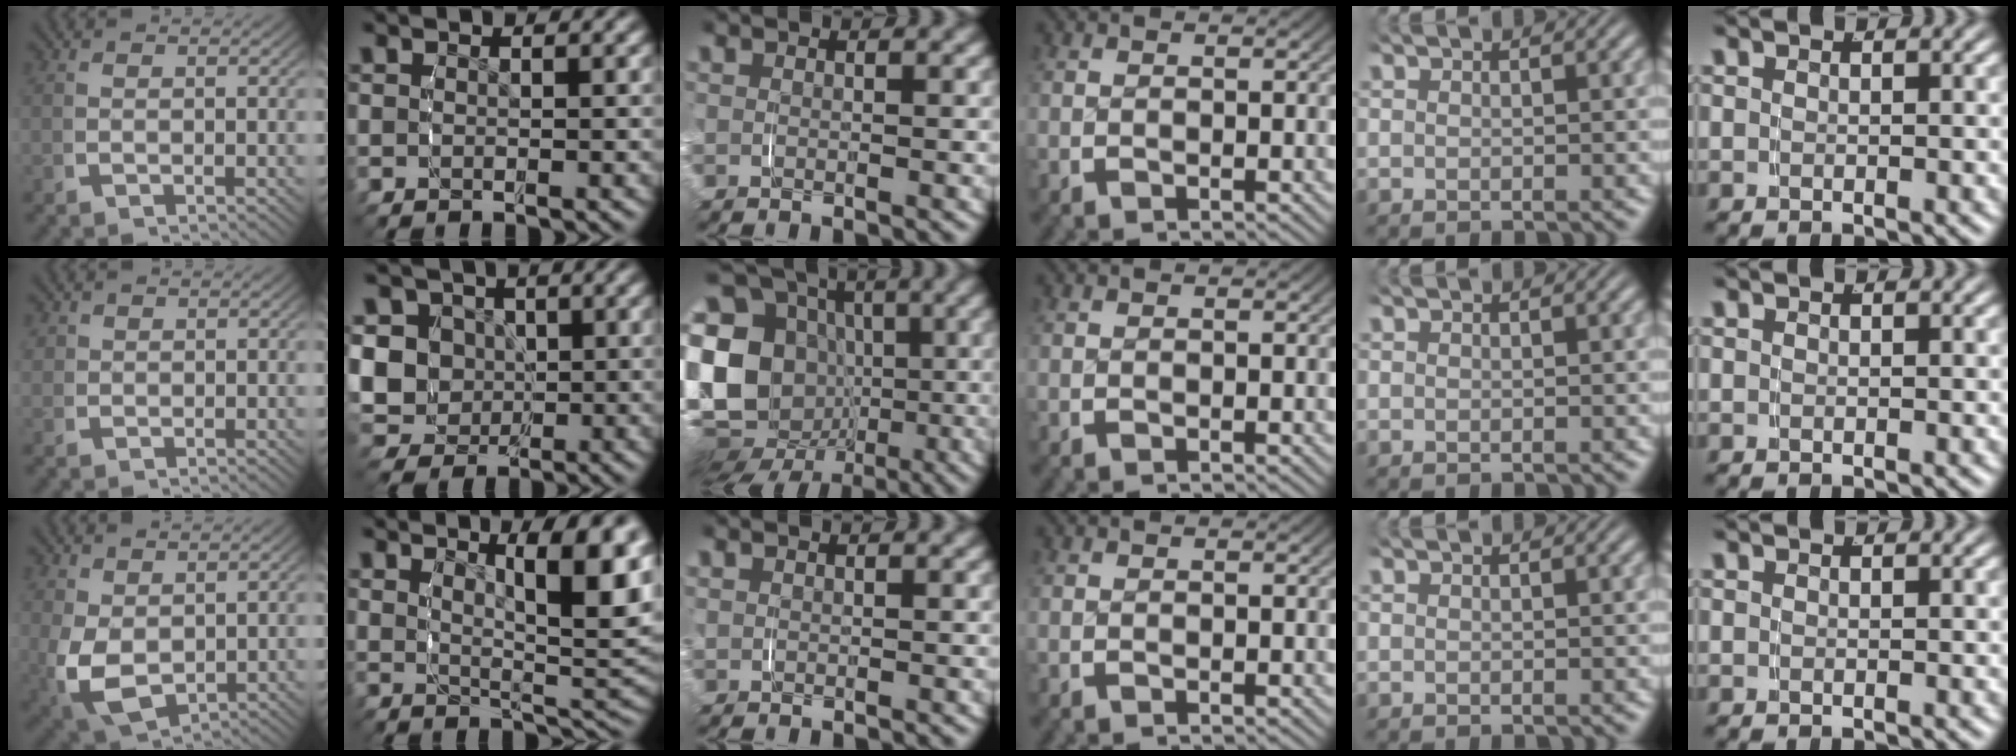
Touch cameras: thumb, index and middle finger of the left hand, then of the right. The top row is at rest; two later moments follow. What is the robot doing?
{"motion": "grasp_and_lifting", "object": "paper towel"}